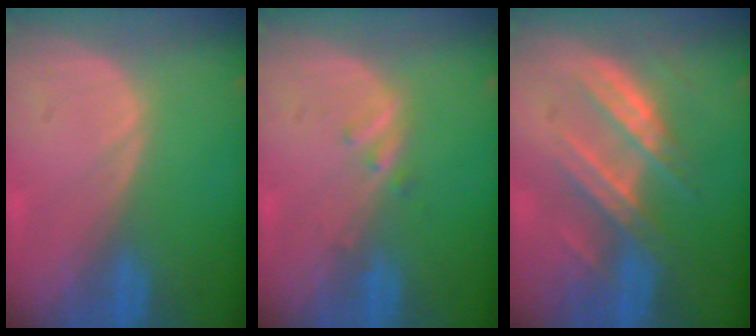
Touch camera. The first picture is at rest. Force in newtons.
{"total": 1.4, "press": 1.4, "slide": 0.2}
{"total": 7.5, "press": 7.2, "slide": 2.0}